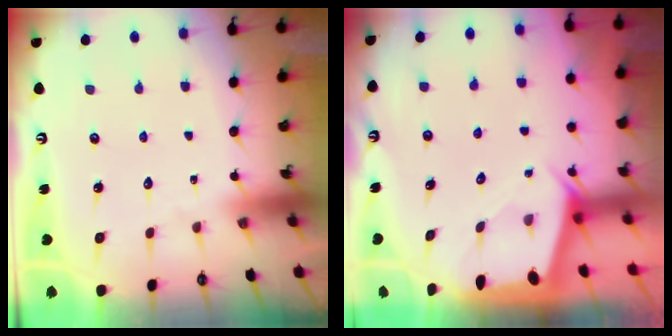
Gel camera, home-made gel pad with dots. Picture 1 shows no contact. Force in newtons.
{"total": 1.9, "press": 1.9, "slide": 0.3}